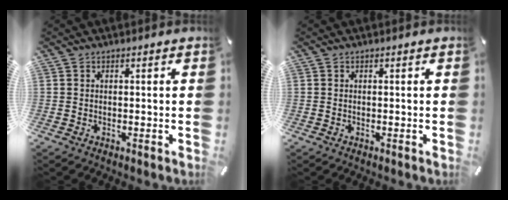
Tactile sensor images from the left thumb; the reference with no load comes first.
{"total": 0.0}